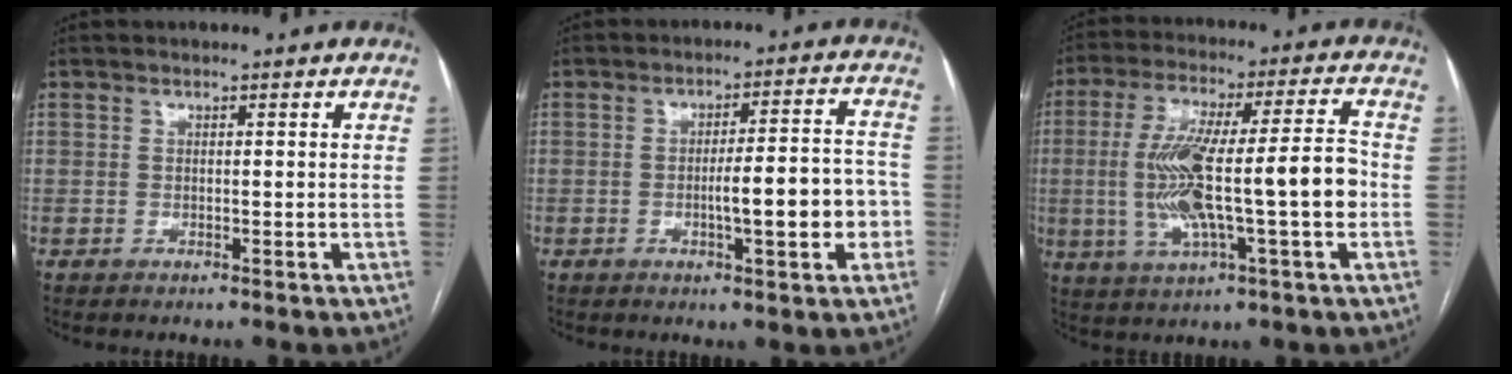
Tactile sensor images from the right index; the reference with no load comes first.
{"total": 9.5, "force": [-2.4, 1.7, 9.1], "torque": [-0.129, 0.021, -0.029]}
{"total": 16.5, "force": [-1.8, 2.0, 16.2], "torque": [-0.301, 0.017, -0.028]}